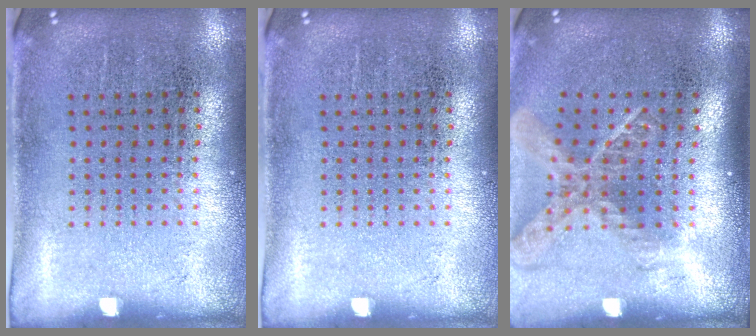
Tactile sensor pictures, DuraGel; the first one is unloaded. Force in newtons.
{"total": 0.0}
{"total": 1.8, "press": 1.3, "slide": 1.3}